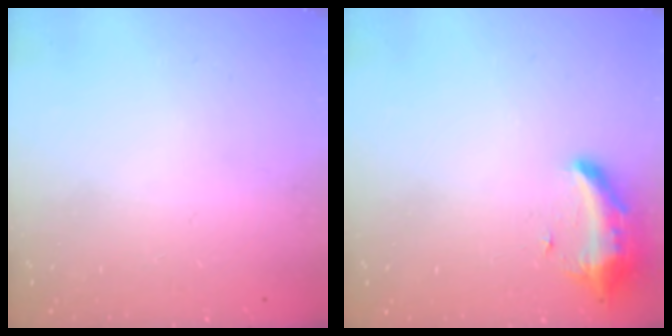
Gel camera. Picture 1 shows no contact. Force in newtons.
{"total": 8.8, "press": 8.8, "slide": 0.6}